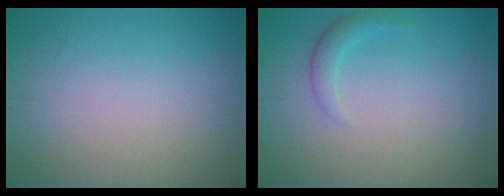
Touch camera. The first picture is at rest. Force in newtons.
{"total": 1.5, "press": 1.5, "slide": 0.2}